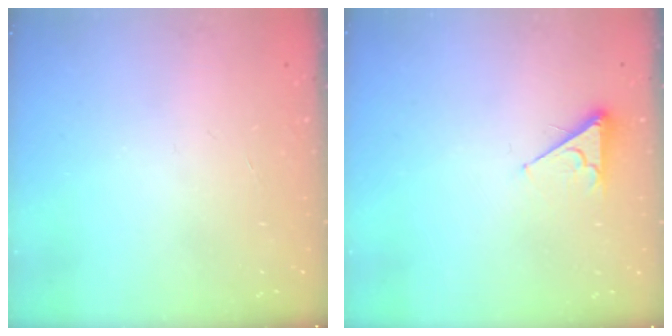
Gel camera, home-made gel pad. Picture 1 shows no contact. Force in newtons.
{"total": 3.5, "press": 3.5, "slide": 0.7}